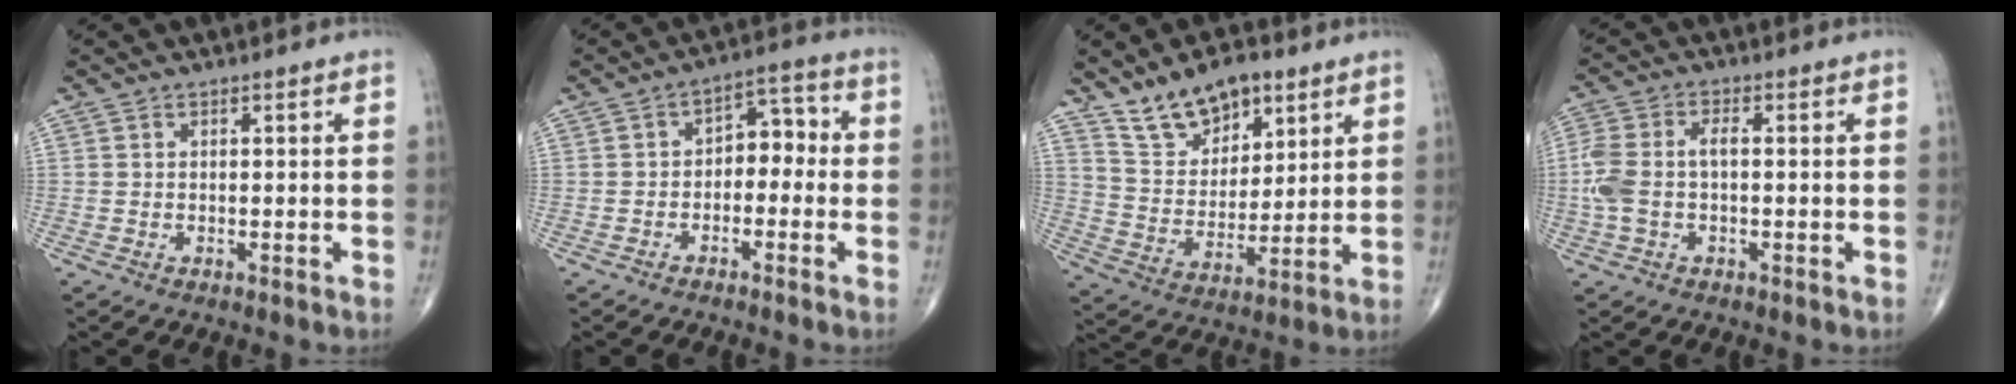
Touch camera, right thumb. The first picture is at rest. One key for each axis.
{"total": 6.3, "fx": -1.2, "fy": 4.2, "fz": 4.5, "tx": -0.038, "ty": 0.040, "tz": -0.032}
{"total": 13.1, "fx": 8.6, "fy": 7.2, "fz": 6.7, "tx": -0.084, "ty": -0.048, "tz": 0.162}
{"total": 7.8, "fx": -0.5, "fy": 4.2, "fz": 6.6, "tx": -0.175, "ty": 0.023, "tz": -0.012}